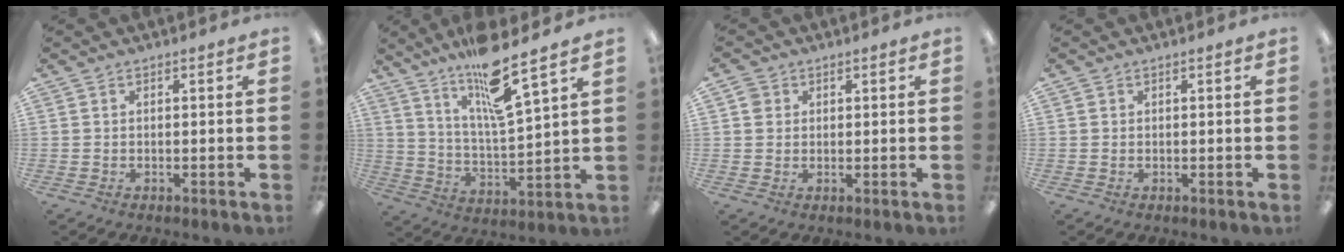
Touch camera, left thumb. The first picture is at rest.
{"total": 13.9, "force": [10.6, 1.5, 8.8], "torque": [-0.154, -0.064, 0.171]}
{"total": 3.0, "force": [1.2, 2.6, 0.6], "torque": [-0.002, 0.000, 0.019]}
{"total": 0.0}